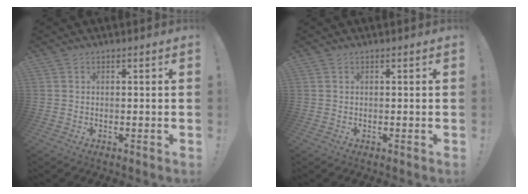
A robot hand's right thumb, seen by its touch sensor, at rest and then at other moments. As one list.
[{"total": 0.0}]